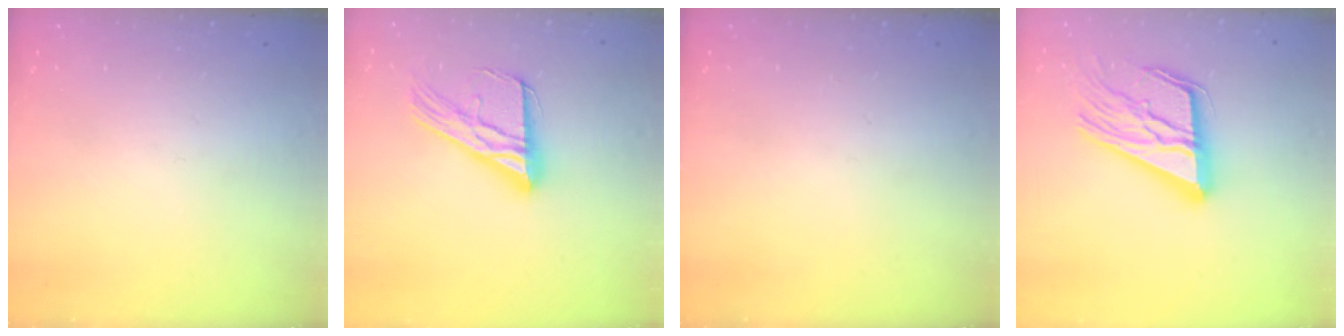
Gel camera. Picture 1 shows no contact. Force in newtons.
{"total": 17.1, "press": 17.0, "slide": 1.7}
{"total": 0.0}
{"total": 20.2, "press": 20.0, "slide": 2.6}